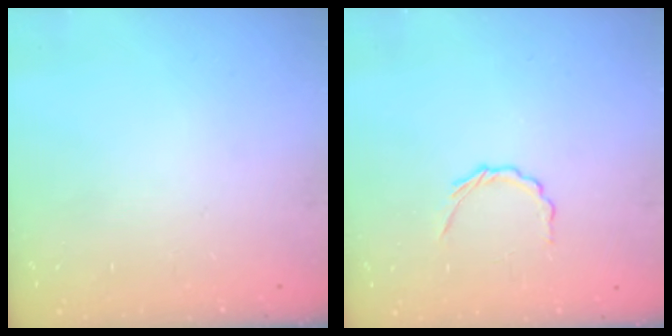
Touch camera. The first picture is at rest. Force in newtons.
{"total": 2.4, "press": 2.3, "slide": 0.9}